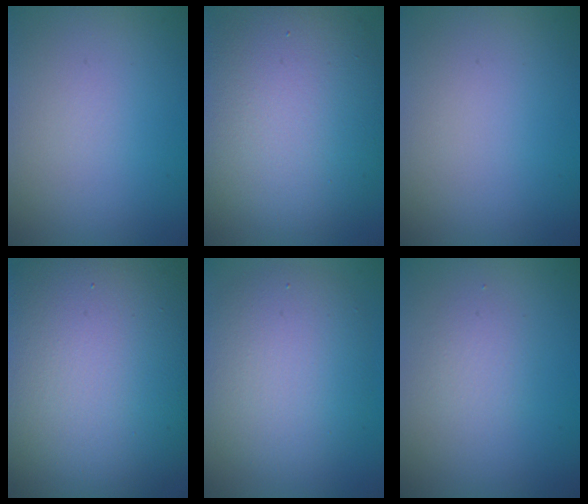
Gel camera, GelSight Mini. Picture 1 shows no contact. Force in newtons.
{"total": 12.0, "press": 12.0, "slide": 0.5}
{"total": 0.0}
{"total": 18.2, "press": 18.2, "slide": 1.0}
{"total": 6.0, "press": 6.0, "slide": 0.2}
{"total": 1.4, "press": 1.4, "slide": 0.1}